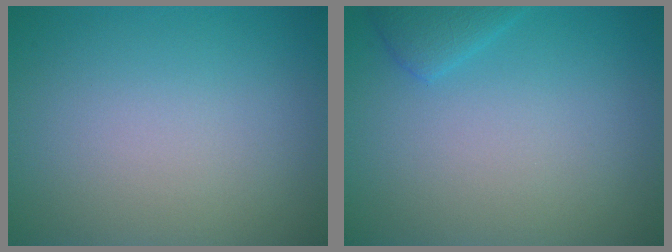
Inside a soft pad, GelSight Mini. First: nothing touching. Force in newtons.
{"total": 1.5, "press": 1.5, "slide": 0.2}